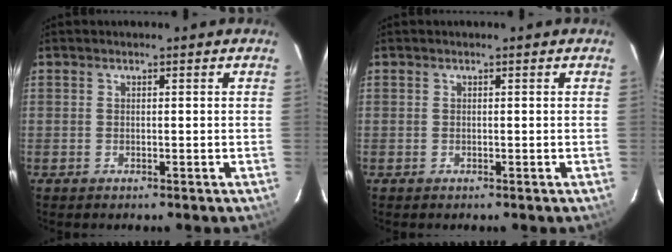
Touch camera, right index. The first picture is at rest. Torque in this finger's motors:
{"motor_torque": [-0.33, 0.23, -0.12, -0.03]}